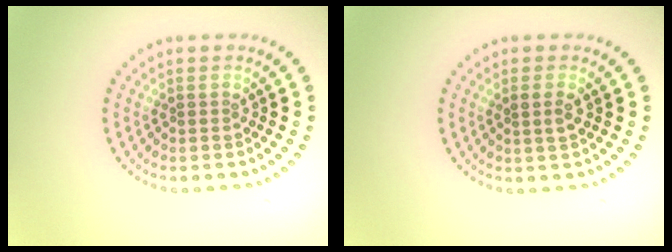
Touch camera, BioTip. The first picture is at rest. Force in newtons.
{"total": 1.3, "press": 1.2, "slide": 0.3}